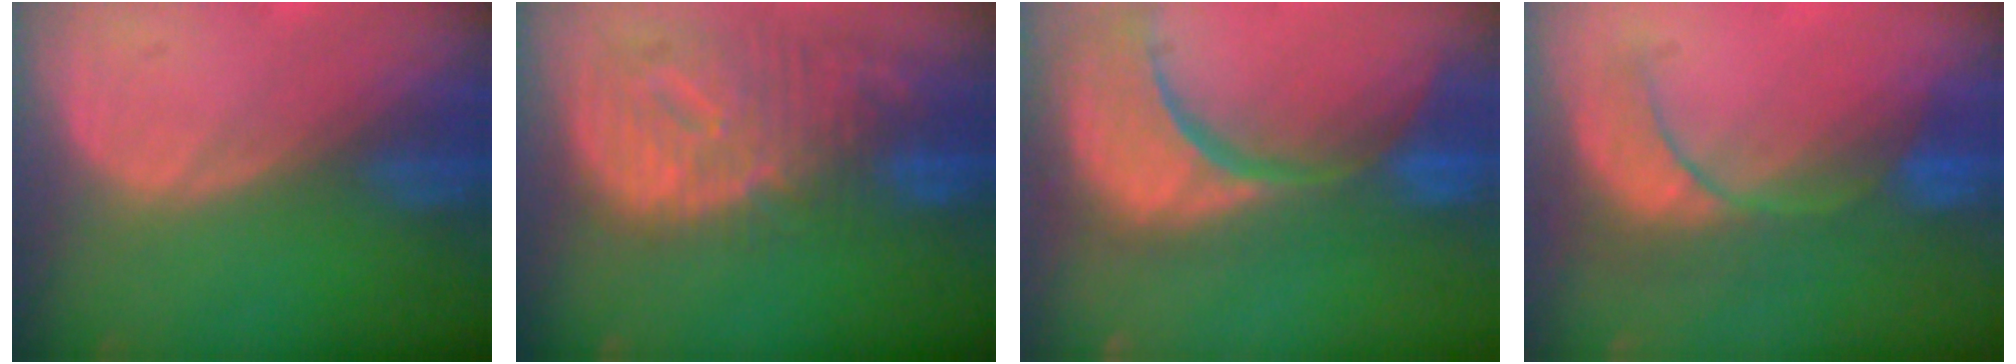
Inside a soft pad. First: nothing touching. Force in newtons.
{"total": 12.4, "press": 10.7, "slide": 6.3}
{"total": 15.4, "press": 12.2, "slide": 9.4}
{"total": 8.4, "press": 7.9, "slide": 2.9}